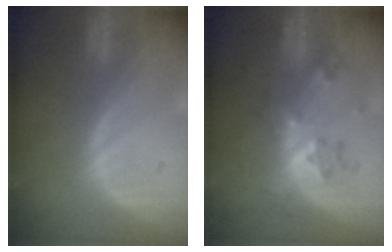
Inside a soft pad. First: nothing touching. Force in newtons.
{"total": 6.2, "press": 5.5, "slide": 3.0}